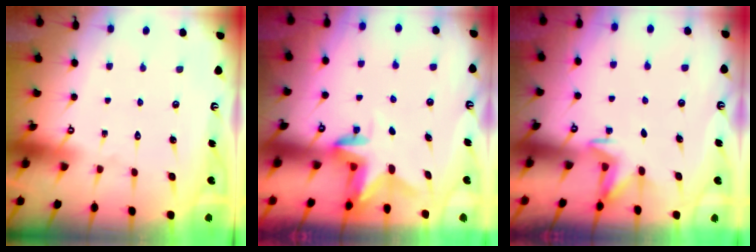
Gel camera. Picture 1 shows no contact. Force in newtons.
{"total": 3.2, "press": 3.2, "slide": 0.3}
{"total": 2.1, "press": 1.8, "slide": 1.1}